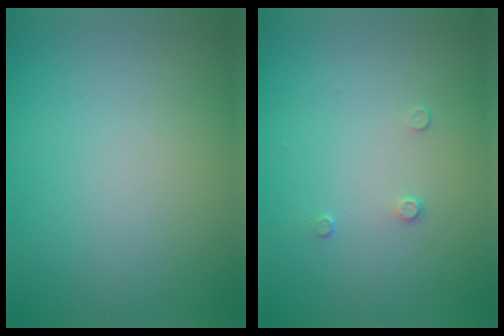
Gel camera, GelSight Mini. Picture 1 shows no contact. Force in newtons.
{"total": 0.8, "press": 0.4, "slide": 0.6}